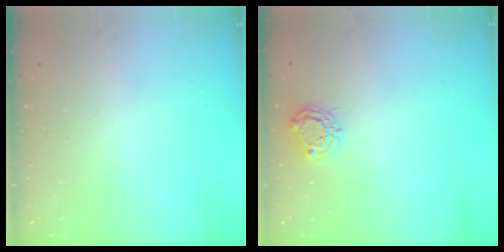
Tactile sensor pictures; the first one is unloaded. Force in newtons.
{"total": 6.8, "press": 6.7, "slide": 0.6}